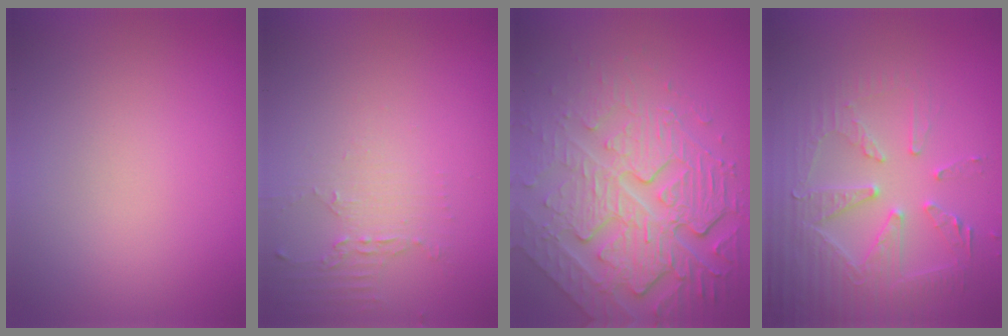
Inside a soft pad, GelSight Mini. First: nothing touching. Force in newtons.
{"total": 2.1, "press": 1.5, "slide": 1.4}
{"total": 8.4, "press": 5.8, "slide": 6.0}
{"total": 4.5, "press": 4.5, "slide": 0.3}